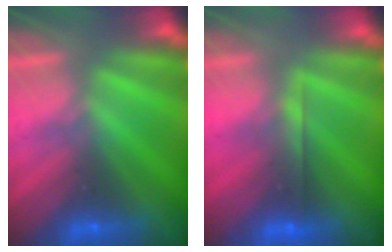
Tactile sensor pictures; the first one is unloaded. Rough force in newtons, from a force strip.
{"total": 2.5}